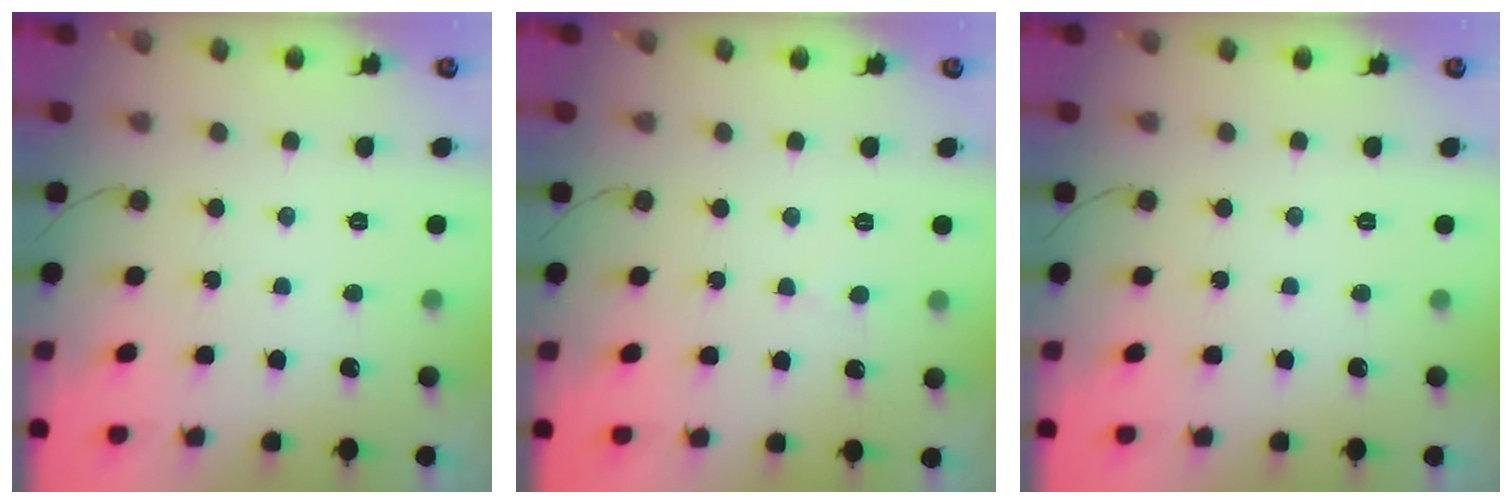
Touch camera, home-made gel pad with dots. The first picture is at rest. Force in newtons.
{"total": 2.9, "press": 2.9, "slide": 0.5}
{"total": 0.0}